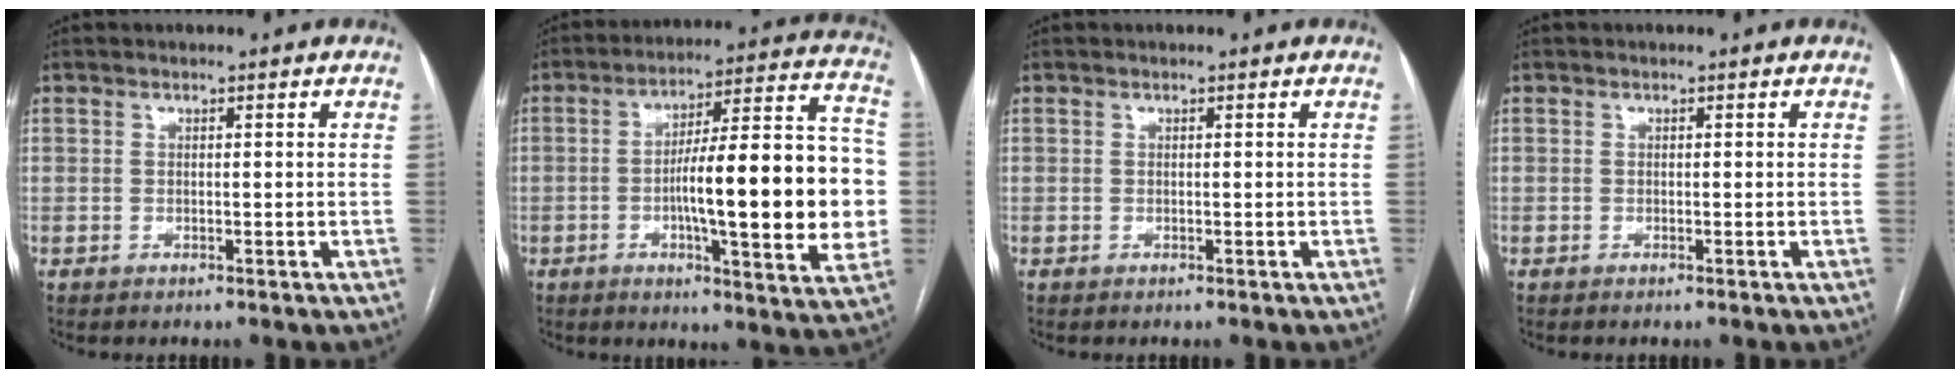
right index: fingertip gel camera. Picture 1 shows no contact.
{"total": 21.8, "force": [-2.5, 3.6, 21.4], "torque": [-0.265, 0.032, -0.032]}
{"total": 0.0}
{"total": 0.0}